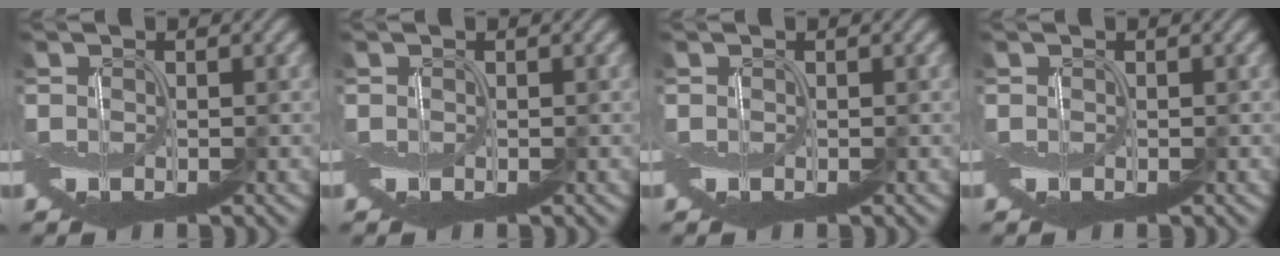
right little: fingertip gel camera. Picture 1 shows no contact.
{"total": 0.0}
{"total": 0.0}
{"total": 0.0}